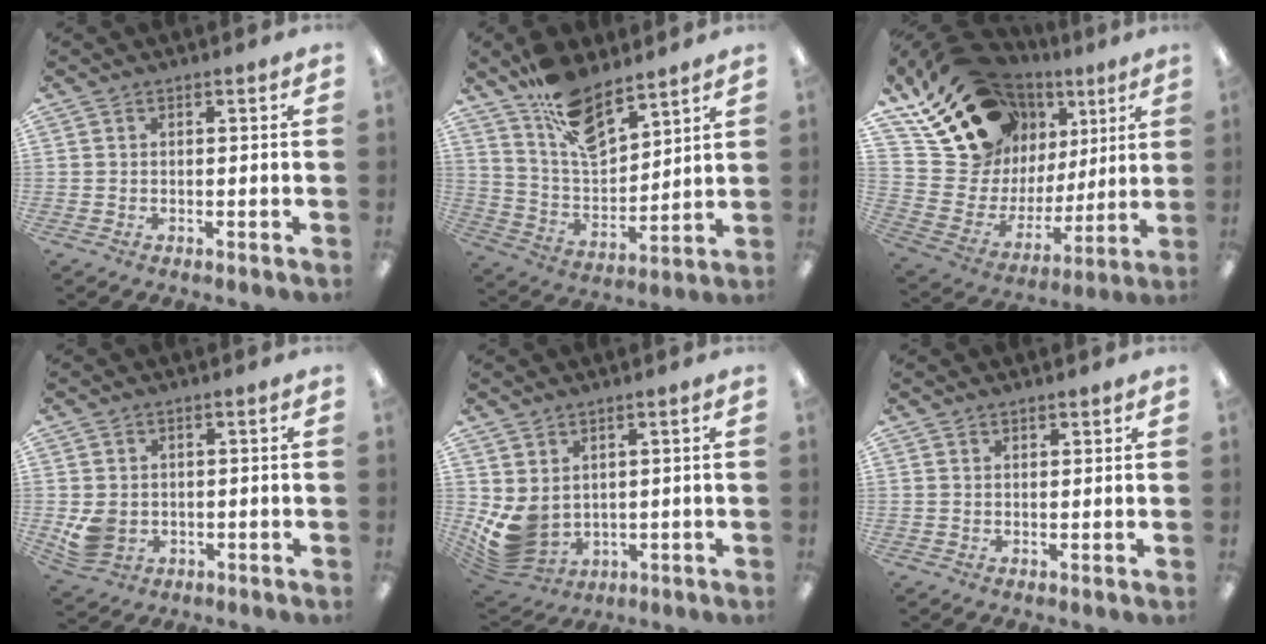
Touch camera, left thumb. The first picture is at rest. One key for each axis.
{"total": 13.6, "fx": 10.3, "fy": 5.7, "fz": 6.9, "tx": -0.132, "ty": -0.061, "tz": 0.191}
{"total": 20.7, "fx": 13.8, "fy": 13.5, "fz": 7.5, "tx": -0.146, "ty": -0.085, "tz": 0.277}
{"total": 5.1, "fx": -0.2, "fy": 4.3, "fz": 2.7, "tx": -0.054, "ty": 0.004, "tz": -0.002}
{"total": 7.3, "fx": 1.4, "fy": 5.5, "fz": 4.6, "tx": -0.128, "ty": -0.023, "tz": 0.032}
{"total": 1.2, "fx": 1.2, "fy": 0.3, "fz": 0.2, "tx": -0.004, "ty": -0.001, "tz": 0.022}